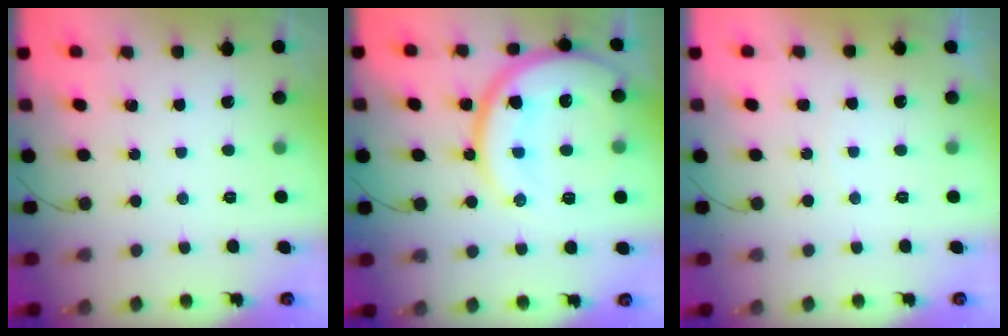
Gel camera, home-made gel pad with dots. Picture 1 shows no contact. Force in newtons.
{"total": 20.5, "press": 20.4, "slide": 2.1}
{"total": 3.0, "press": 2.4, "slide": 1.9}